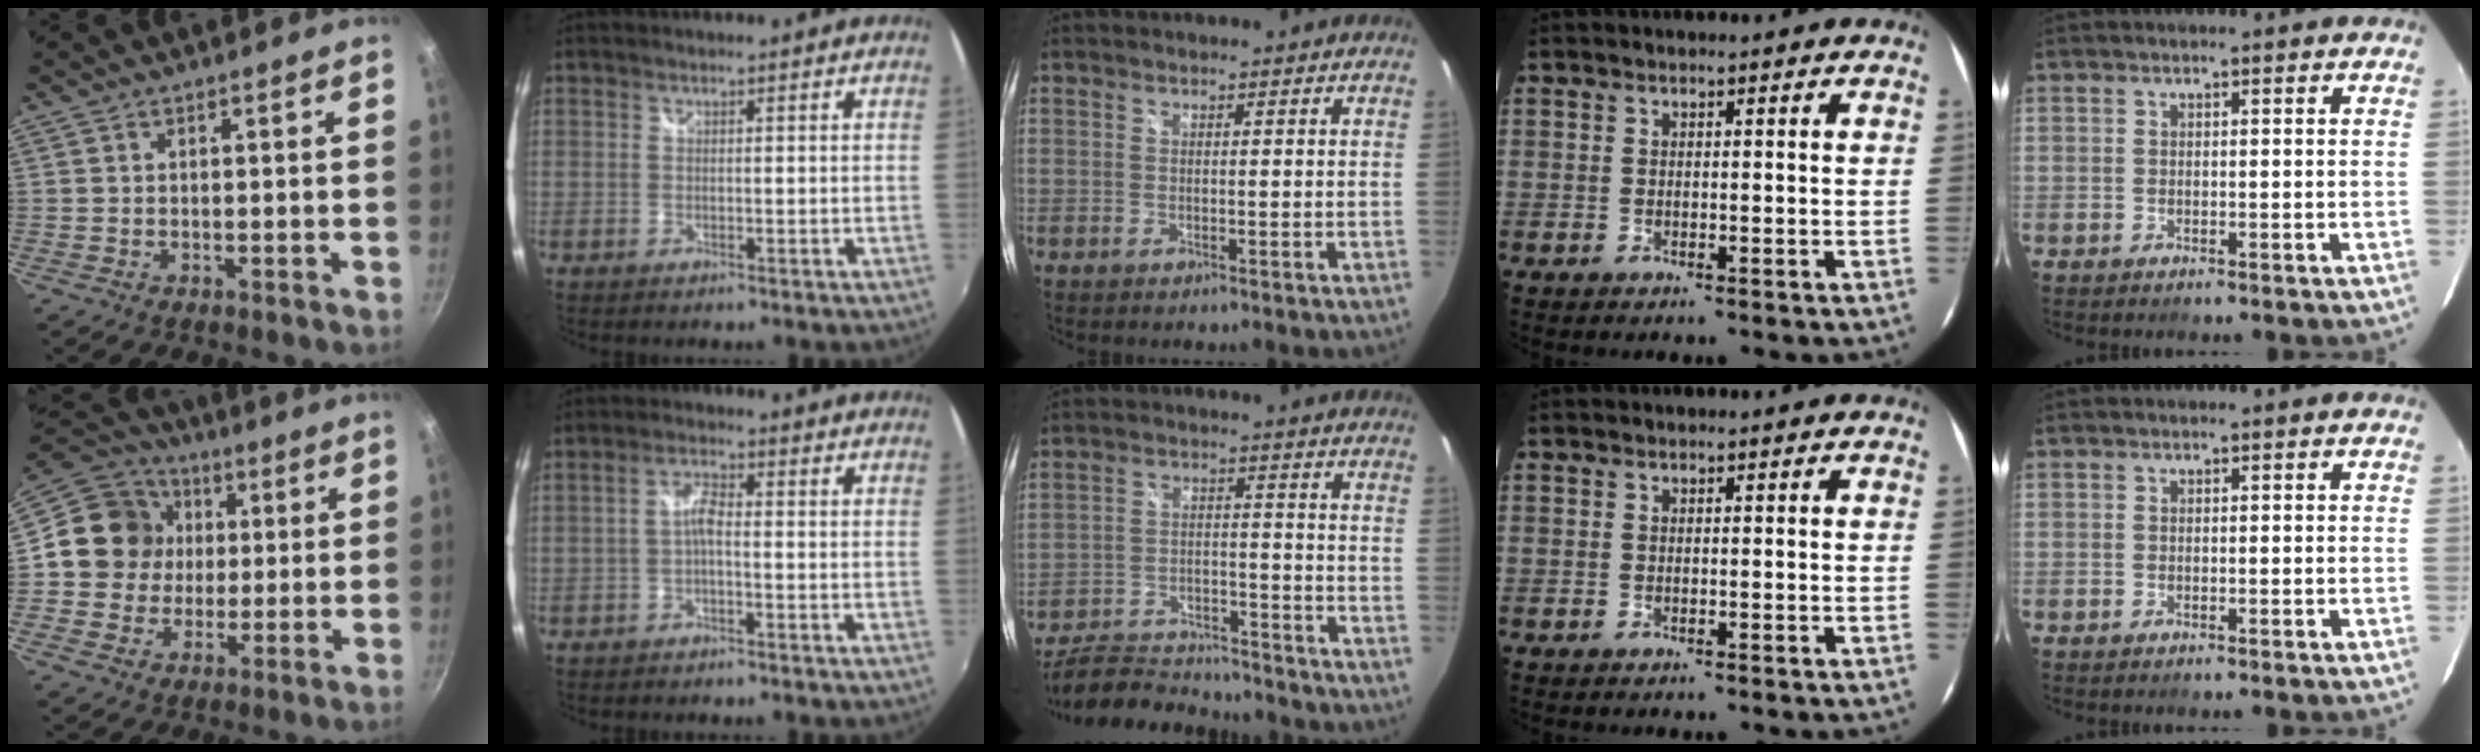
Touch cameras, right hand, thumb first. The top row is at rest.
{"thumb": {"total": 13.8, "force": [1.4, 12.8, 4.9], "torque": [-0.054, 0.021, 0.009]}, "index": {"total": 2.7, "force": [-1.0, 0.6, 2.4], "torque": [-0.053, 0.008, -0.021]}, "middle": {"total": 14.6, "force": [-13.2, 3.8, 5.1], "torque": [-0.119, -0.006, -0.207]}}